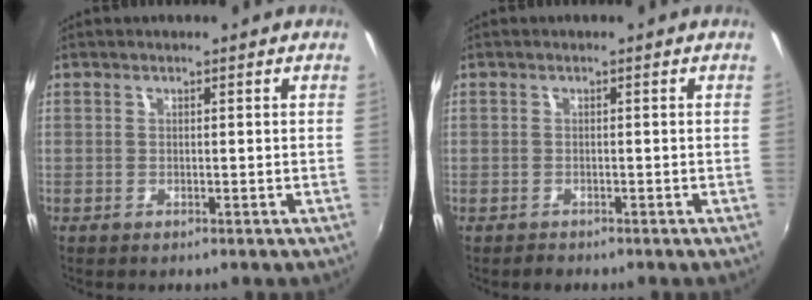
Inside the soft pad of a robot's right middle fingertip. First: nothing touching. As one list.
[{"total": 1.2, "force": [-1.0, 0.6, 0.2], "torque": [-0.006, 0.001, -0.016]}]